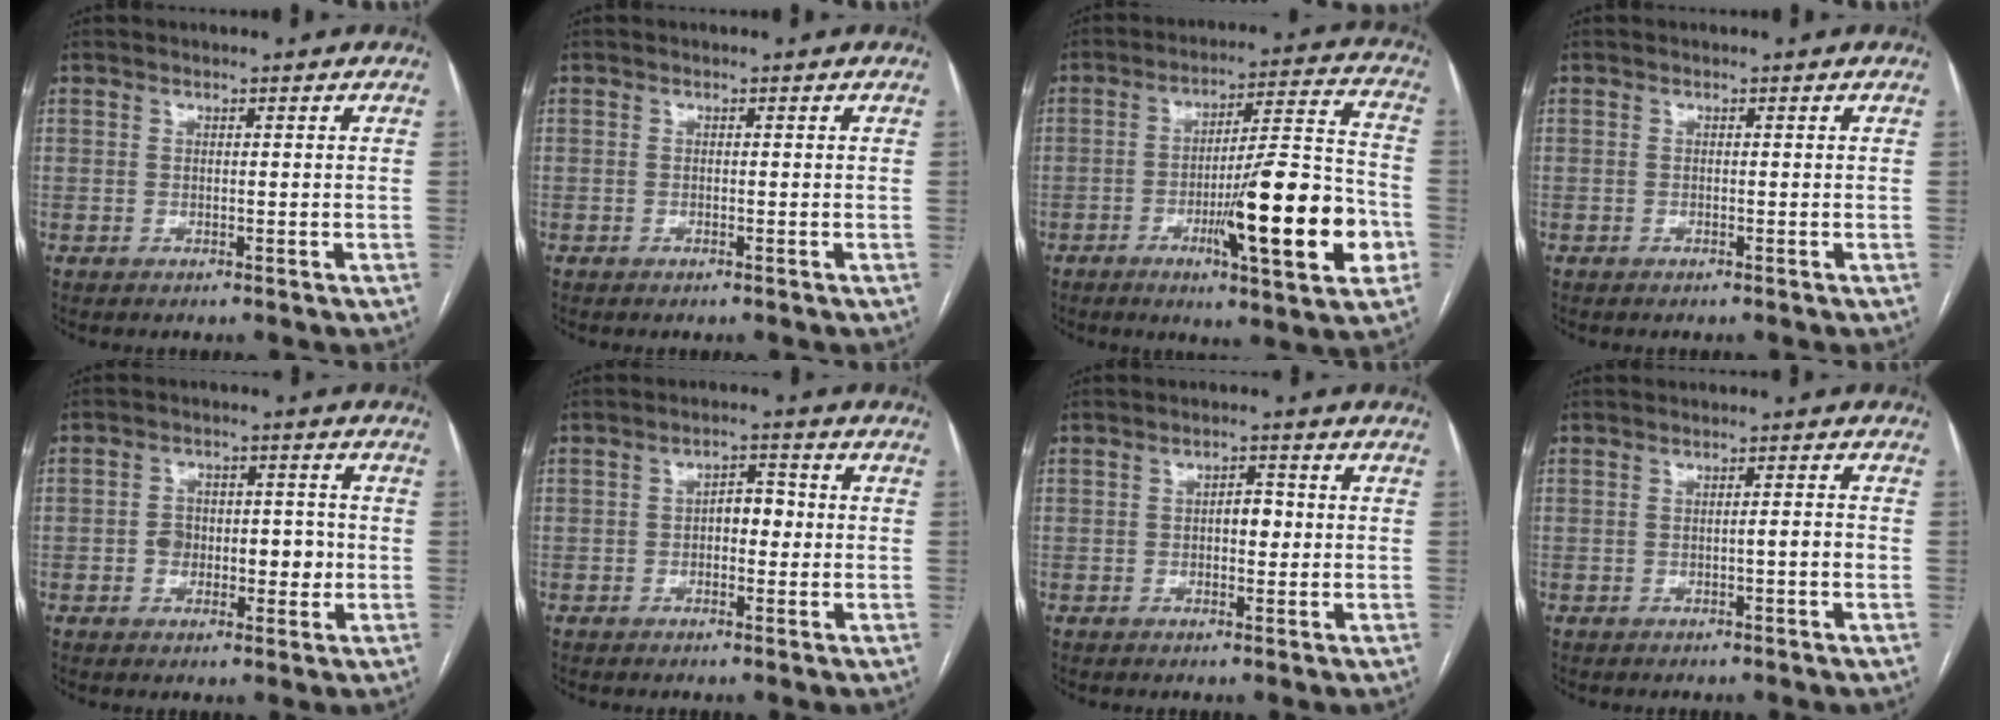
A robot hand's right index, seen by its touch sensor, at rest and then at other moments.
{"total": 0.0}
{"total": 18.5, "force": [-5.7, 1.9, 17.5], "torque": [-0.253, 0.000, -0.080]}
{"total": 0.0}
{"total": 6.7, "force": [-1.0, 4.1, 5.2], "torque": [-0.072, 0.021, -0.011]}
{"total": 3.8, "force": [-0.2, 2.0, 3.2], "torque": [-0.046, 0.016, -0.006]}
{"total": 3.0, "force": [-0.1, 1.5, 2.6], "torque": [-0.037, 0.009, -0.001]}
{"total": 1.9, "force": [-0.6, 0.0, 1.8], "torque": [-0.024, 0.002, -0.011]}